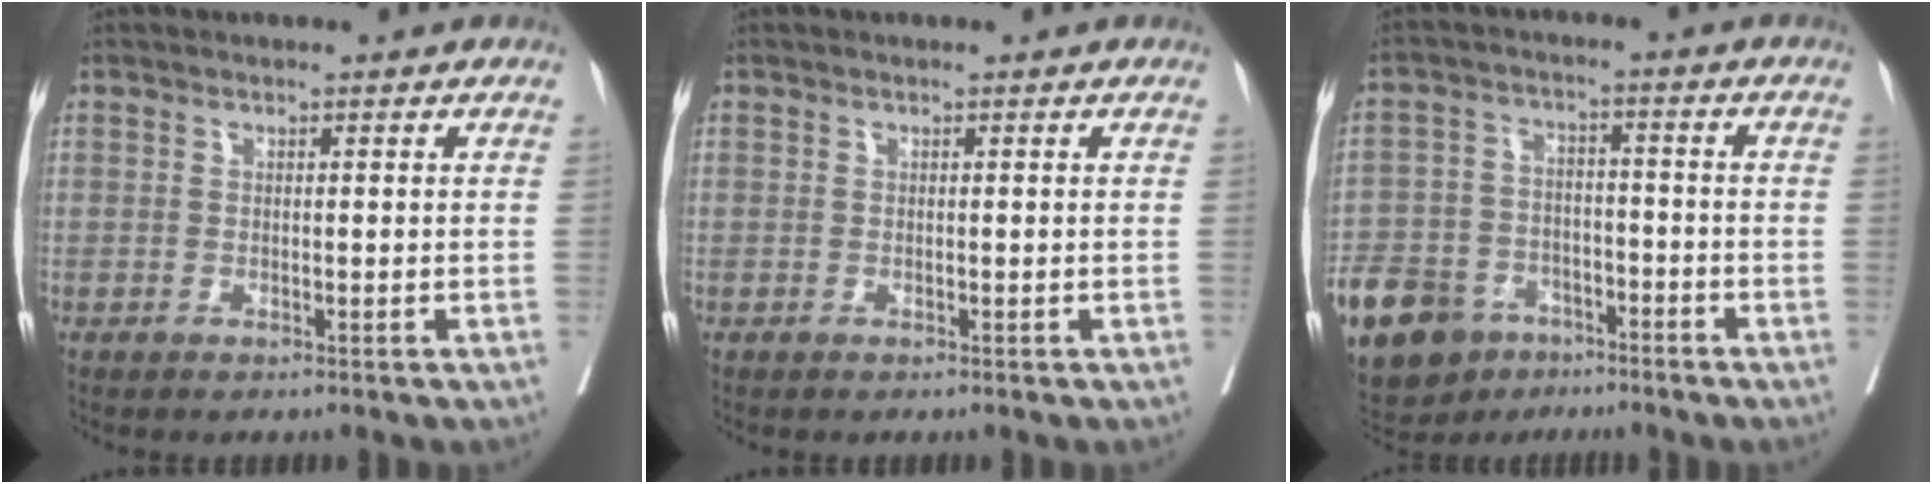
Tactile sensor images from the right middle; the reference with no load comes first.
{"total": 0.0}
{"total": 18.8, "force": [-11.8, 11.8, 8.6], "torque": [-0.231, -0.005, -0.193]}